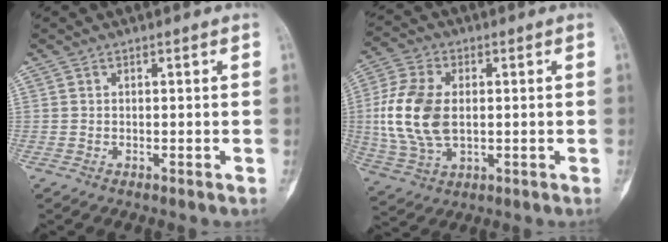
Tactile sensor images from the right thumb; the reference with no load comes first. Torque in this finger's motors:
{"motor_torque": [1.62, 1.39, 0.80, -0.89, 0.28]}